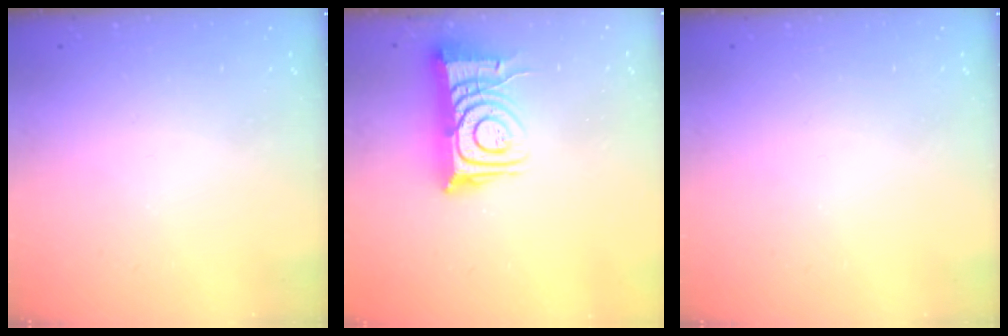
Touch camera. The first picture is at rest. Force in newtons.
{"total": 14.3, "press": 14.2, "slide": 1.6}
{"total": 0.0}